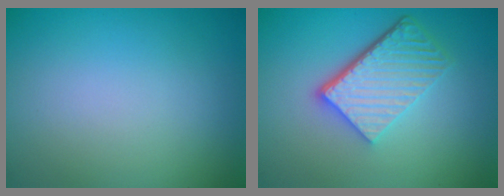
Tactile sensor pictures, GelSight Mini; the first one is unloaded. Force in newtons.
{"total": 5.7, "press": 4.0, "slide": 4.1}